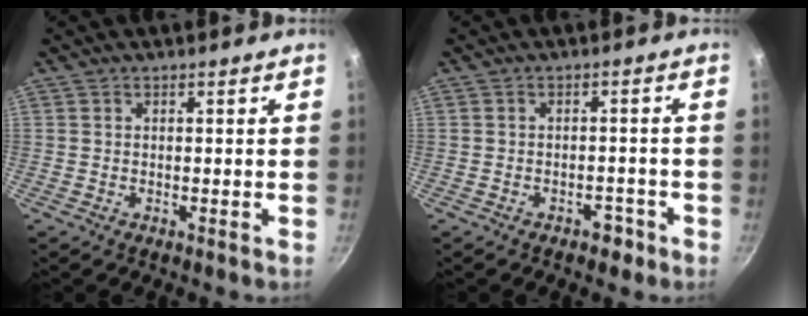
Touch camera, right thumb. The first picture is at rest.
{"total": 2.8, "force": [-1.8, 1.6, 1.4], "torque": [-0.003, 0.023, -0.015]}